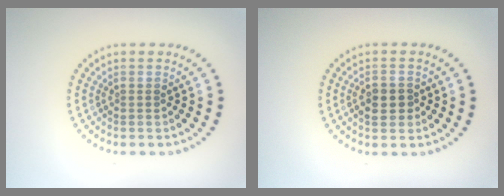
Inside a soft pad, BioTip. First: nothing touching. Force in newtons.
{"total": 2.5, "press": 2.5, "slide": 0.6}